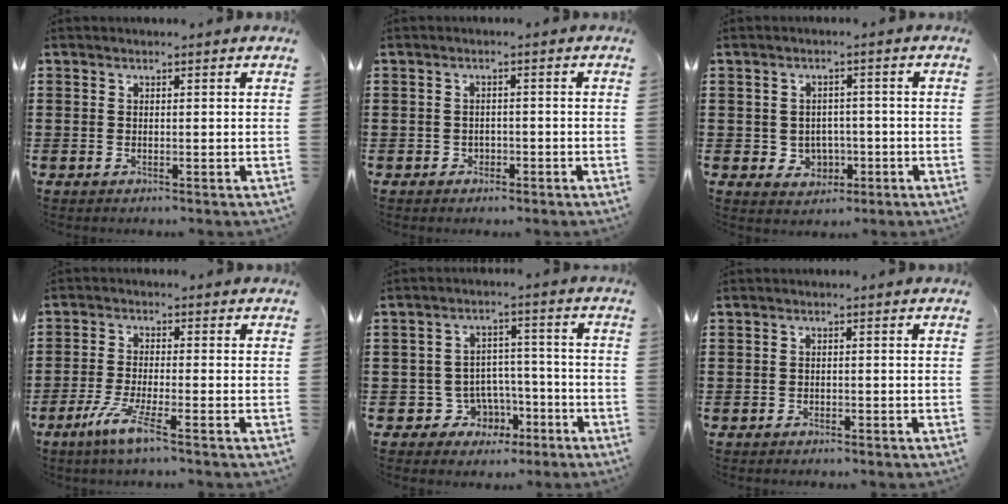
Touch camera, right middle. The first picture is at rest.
{"total": 1.3, "force": [-0.9, 0.9, 0.1], "torque": [-0.006, 0.000, -0.021]}
{"total": 2.9, "force": [-0.6, 2.8, 0.8], "torque": [-0.021, 0.001, -0.018]}
{"total": 5.4, "force": [-3.2, 0.2, 4.3], "torque": [-0.096, -0.015, -0.062]}
{"total": 5.5, "force": [-2.8, 4.7, 1.1], "torque": [-0.034, 0.013, -0.048]}
{"total": 0.9, "force": [-0.8, 0.4, 0.1], "torque": [-0.003, -0.001, -0.017]}